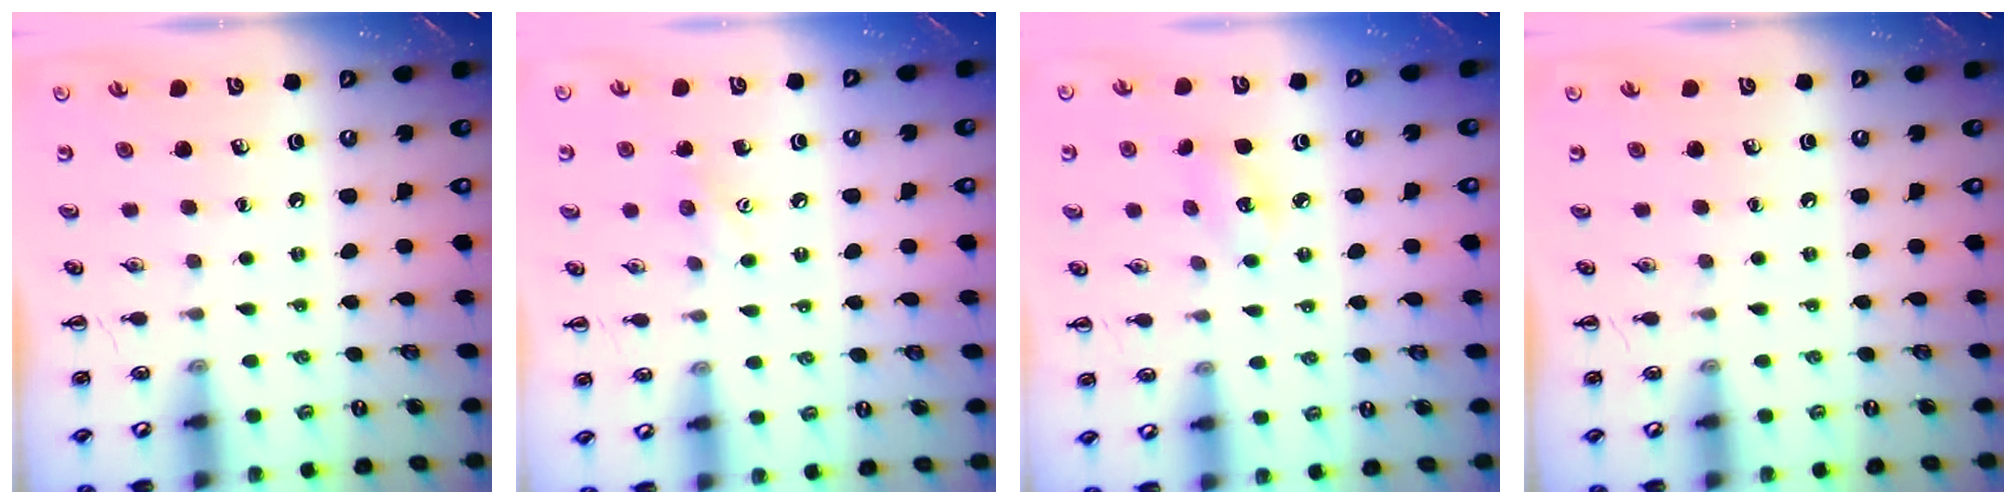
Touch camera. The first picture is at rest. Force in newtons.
{"total": 6.5, "press": 6.3, "slide": 1.7}
{"total": 5.2, "press": 5.0, "slide": 1.4}
{"total": 0.0}